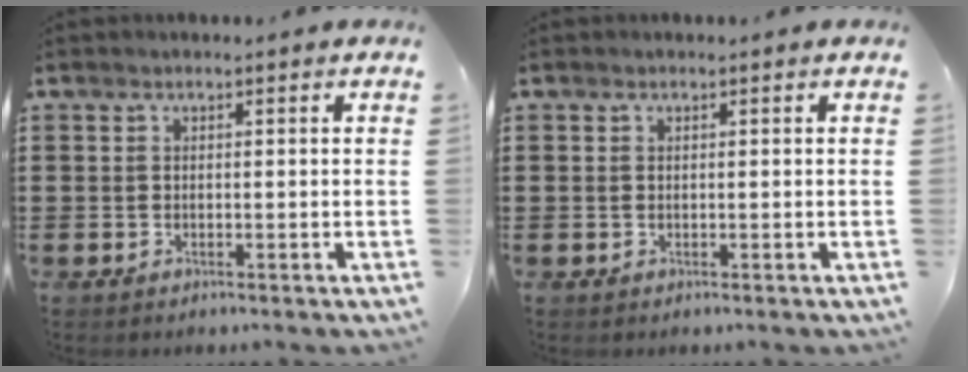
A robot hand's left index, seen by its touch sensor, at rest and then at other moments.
{"total": 0.0}